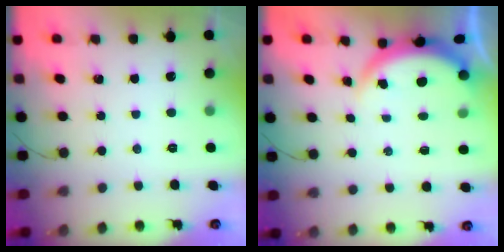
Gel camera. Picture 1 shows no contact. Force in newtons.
{"total": 3.7, "press": 3.6, "slide": 0.6}